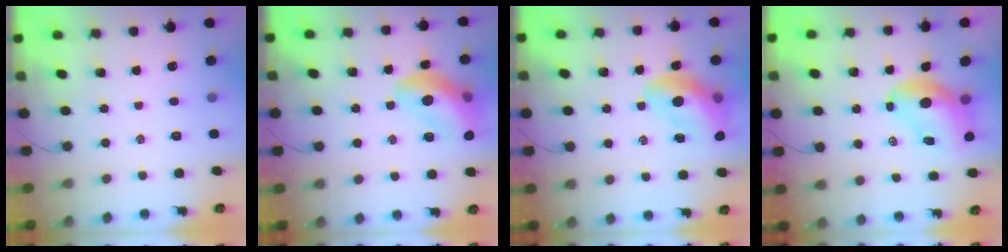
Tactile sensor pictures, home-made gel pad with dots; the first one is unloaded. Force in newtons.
{"total": 16.3, "press": 16.1, "slide": 2.3}
{"total": 15.7, "press": 15.2, "slide": 3.9}
{"total": 10.0, "press": 9.5, "slide": 3.1}